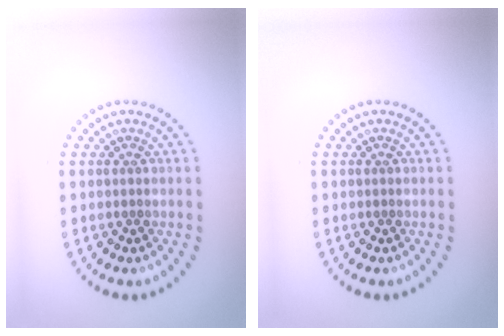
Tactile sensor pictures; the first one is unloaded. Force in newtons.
{"total": 0.0}